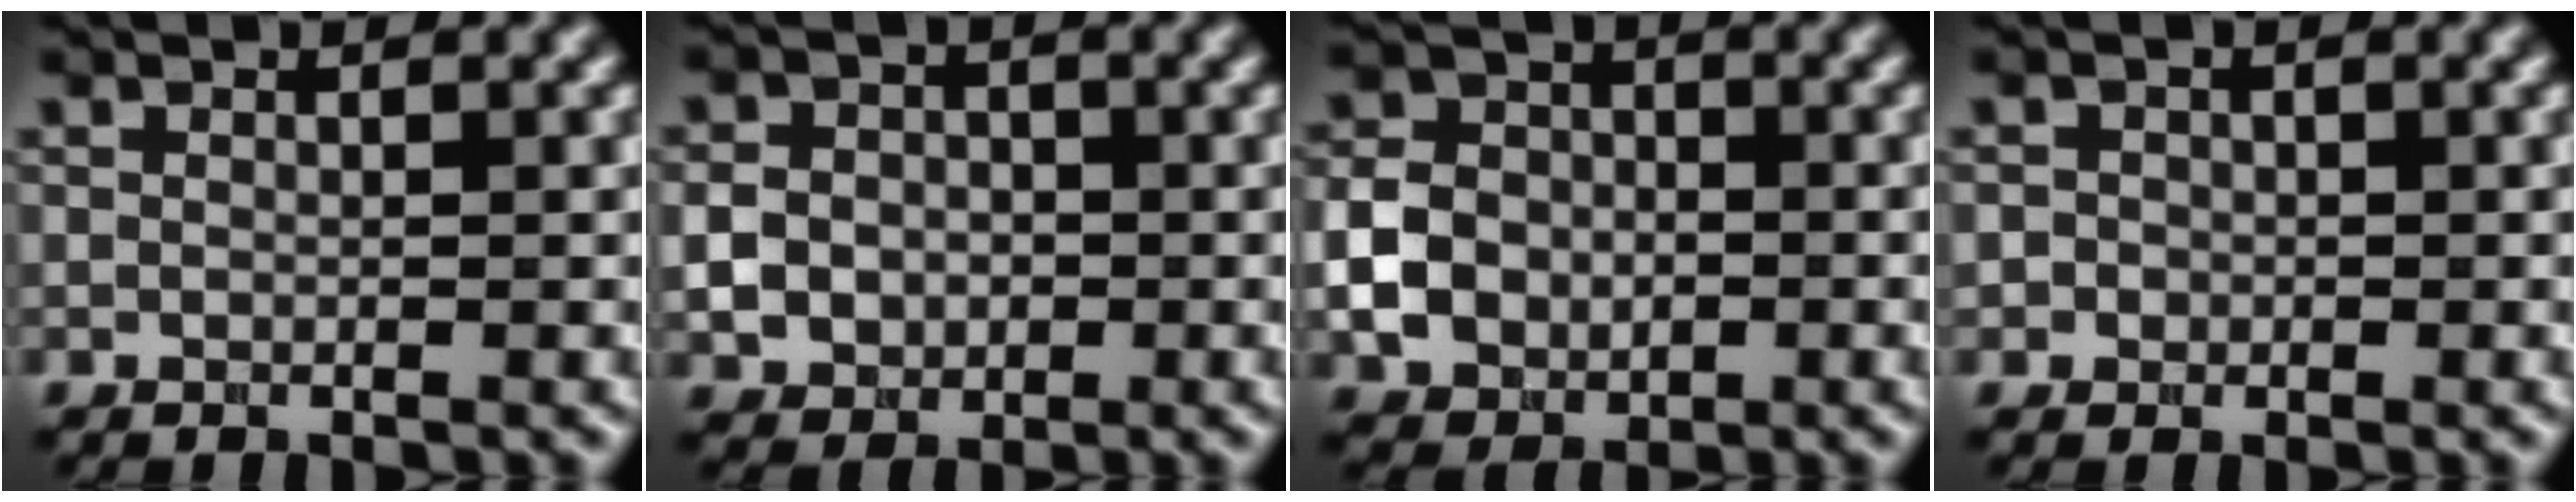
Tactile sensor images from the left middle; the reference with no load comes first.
{"total": 3.6, "force": [-0.5, 3.0, 1.8], "torque": [-0.034, -0.003, -0.012]}
{"total": 4.7, "force": [-1.1, 3.9, 2.4], "torque": [-0.051, 0.003, -0.028]}
{"total": 1.0, "force": [-0.1, 1.0, 0.1], "torque": [0.010, -0.003, -0.005]}